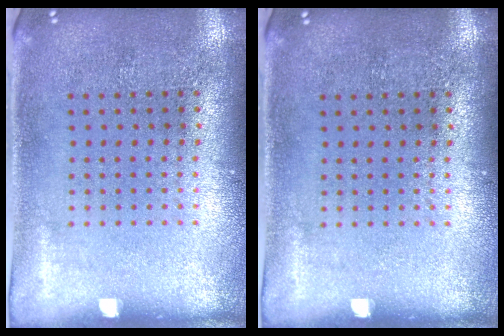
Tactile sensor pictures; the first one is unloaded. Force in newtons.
{"total": 0.0}